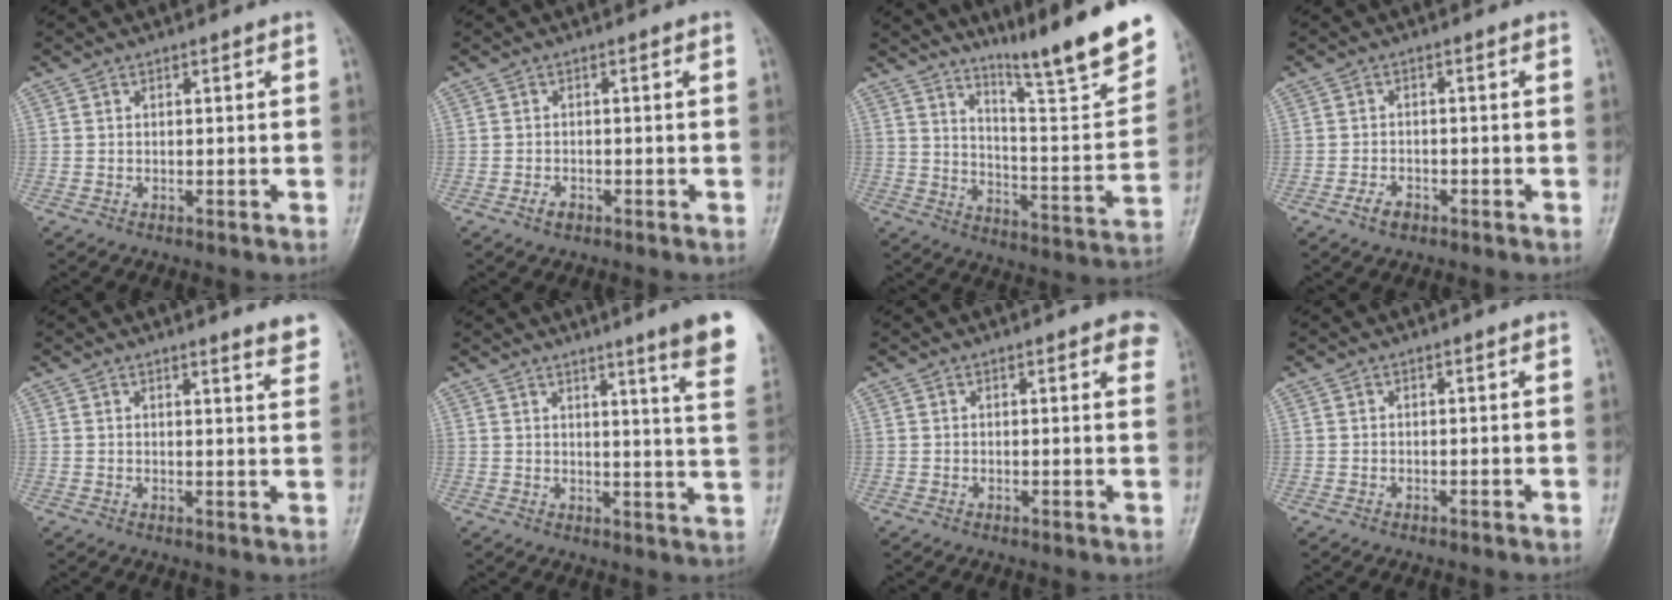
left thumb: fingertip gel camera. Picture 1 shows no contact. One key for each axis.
{"total": 1.6, "fx": -0.9, "fy": 0.9, "fz": 0.9, "tx": -0.018, "ty": 0.004, "tz": -0.016}
{"total": 20.9, "fx": 15.8, "fy": 1.8, "fz": 13.5, "tx": -0.172, "ty": -0.108, "tz": 0.236}
{"total": 2.6, "fx": -1.6, "fy": 1.5, "fz": 1.4, "tx": -0.027, "ty": 0.008, "tz": -0.026}
{"total": 4.6, "fx": 4.0, "fy": 0.4, "fz": 2.2, "tx": -0.015, "ty": -0.025, "tz": 0.036}
{"total": 13.3, "fx": 8.8, "fy": 0.2, "fz": 10.0, "tx": -0.116, "ty": -0.047, "tz": 0.093}
{"total": 4.3, "fx": 2.7, "fy": 1.4, "fz": 3.1, "tx": -0.017, "ty": -0.002, "tz": 0.023}
{"total": 0.0}